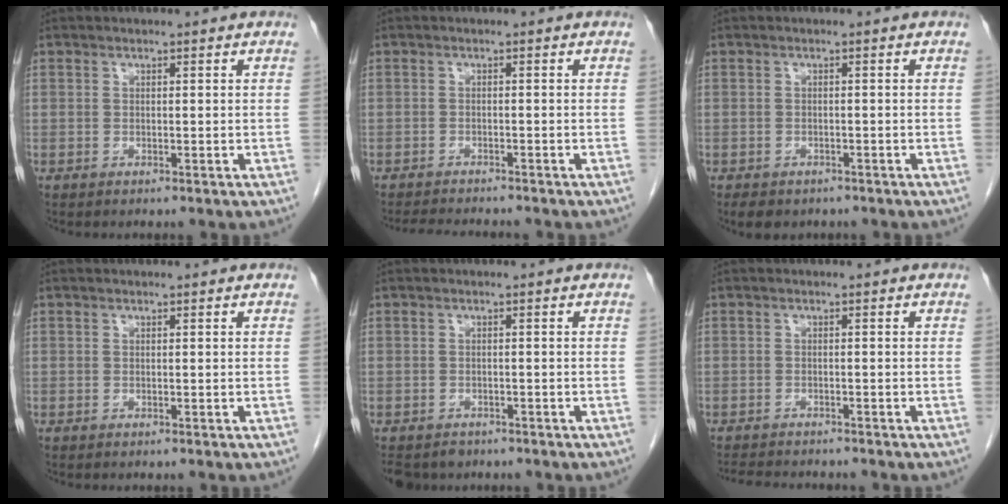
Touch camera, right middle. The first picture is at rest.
{"total": 6.0, "force": [-5.6, 0.4, 2.0], "torque": [-0.031, -0.014, -0.085]}
{"total": 4.4, "force": [-3.4, 2.3, 1.6], "torque": [-0.024, -0.002, -0.040]}
{"total": 0.0}
{"total": 5.7, "force": [-4.3, 3.6, 1.3], "torque": [-0.021, -0.006, -0.062]}
{"total": 6.0, "force": [-5.6, 0.7, 1.9], "torque": [-0.031, -0.013, -0.086]}